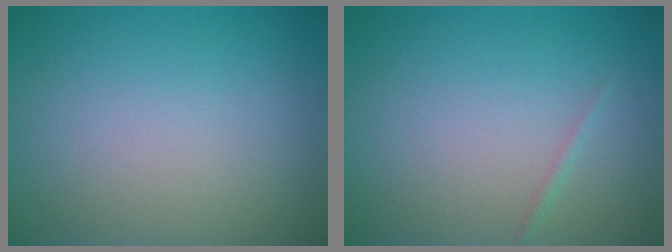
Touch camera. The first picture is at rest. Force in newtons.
{"total": 0.6, "press": 0.5, "slide": 0.0}